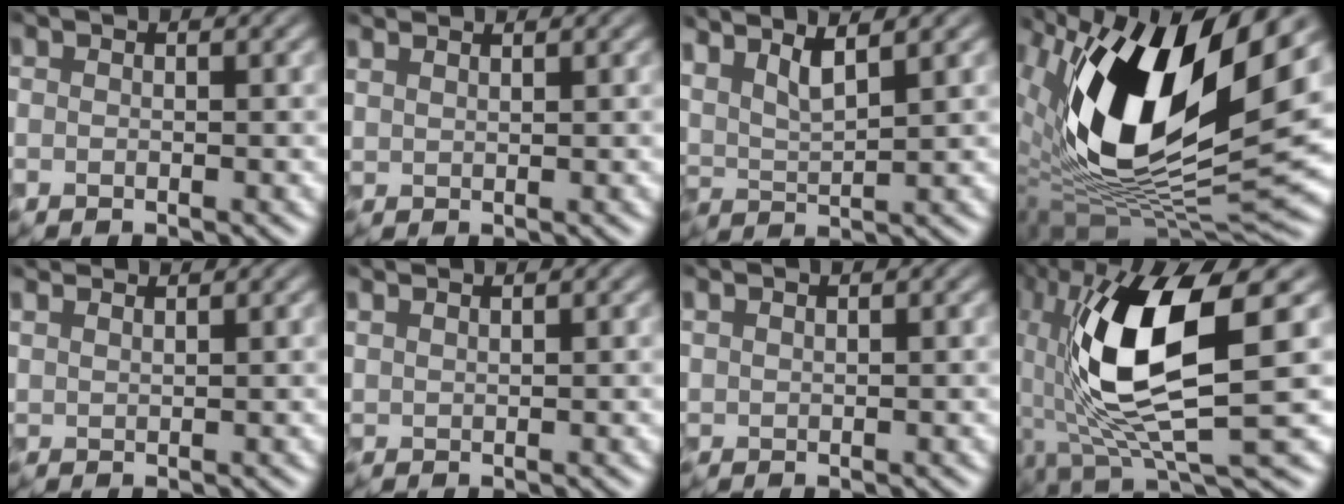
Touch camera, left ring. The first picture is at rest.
{"total": 2.7, "force": [2.6, 0.6, 0.8], "torque": [-0.015, 0.007, 0.038]}
{"total": 3.7, "force": [2.7, 0.8, 2.3], "torque": [-0.043, 0.009, 0.049]}
{"total": 14.4, "force": [4.3, 6.1, 12.3], "torque": [-0.239, -0.018, 0.083]}
{"total": 3.6, "force": [3.3, 0.7, 1.1], "torque": [-0.022, 0.011, 0.050]}
{"total": 2.1, "force": [1.9, 0.4, 0.7], "torque": [-0.005, 0.004, 0.025]}
{"total": 1.0, "force": [1.0, 0.1, 0.1], "torque": [-0.004, 0.001, 0.022]}
{"total": 11.4, "force": [0.4, 3.4, 10.9], "torque": [-0.205, -0.004, 0.012]}